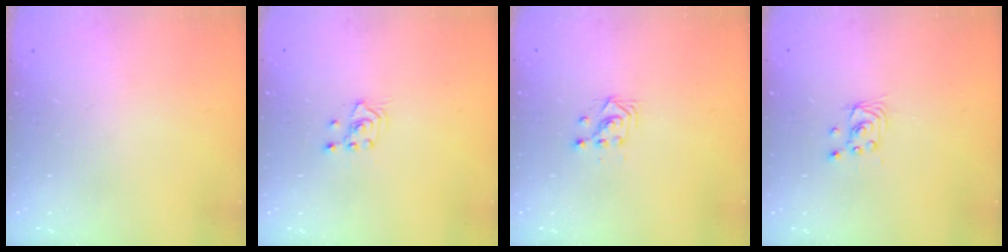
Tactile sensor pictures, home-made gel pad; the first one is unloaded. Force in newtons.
{"total": 2.5, "press": 2.4, "slide": 0.9}
{"total": 3.0, "press": 3.0, "slide": 0.1}
{"total": 2.5, "press": 2.5, "slide": 0.1}